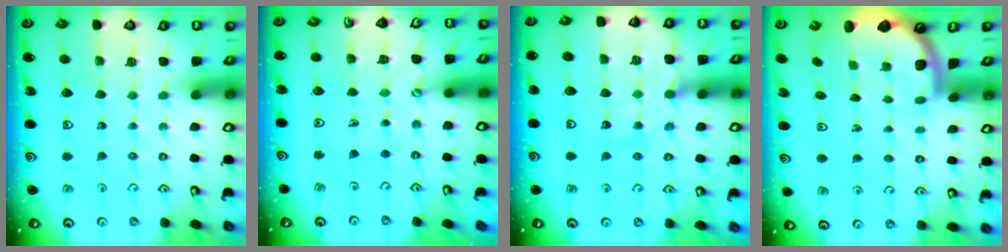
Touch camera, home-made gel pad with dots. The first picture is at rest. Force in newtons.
{"total": 0.7, "press": 0.7, "slide": 0.0}
{"total": 12.3, "press": 12.2, "slide": 1.3}
{"total": 1.9, "press": 1.9, "slide": 0.3}